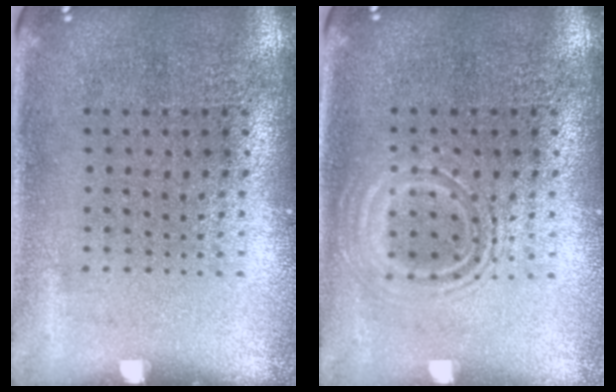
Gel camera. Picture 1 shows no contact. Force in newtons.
{"total": 1.1, "press": 1.1, "slide": 0.2}